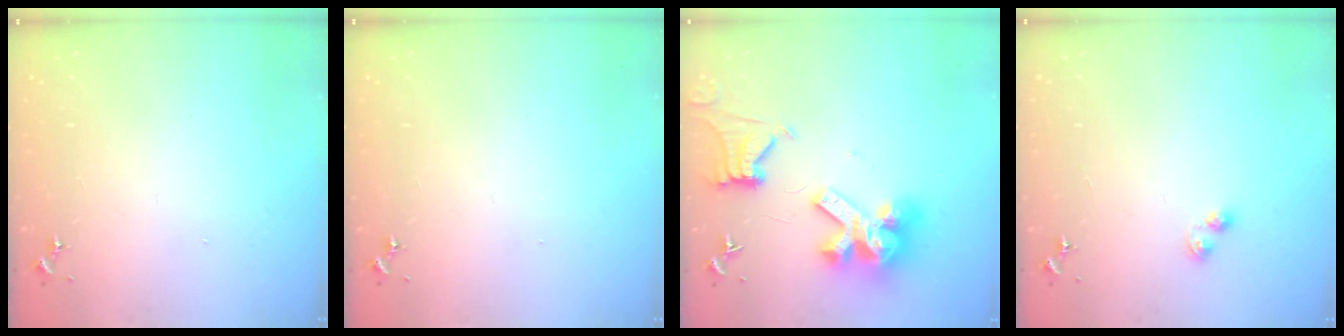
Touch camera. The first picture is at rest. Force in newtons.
{"total": 0.0}
{"total": 19.4, "press": 19.2, "slide": 2.4}
{"total": 3.2, "press": 3.2, "slide": 0.4}